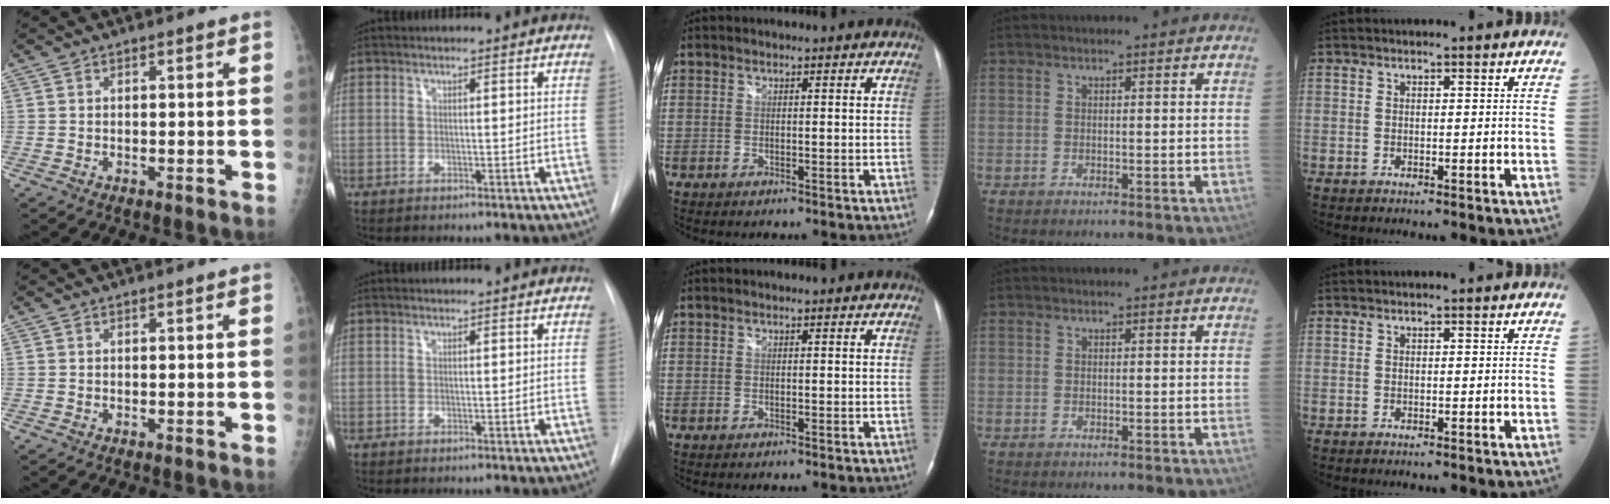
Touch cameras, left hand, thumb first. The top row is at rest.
{}